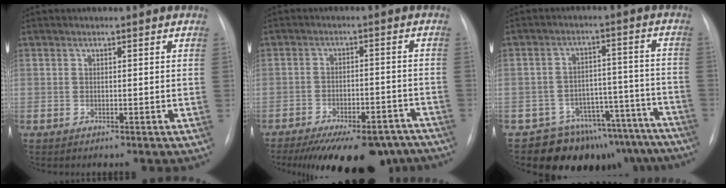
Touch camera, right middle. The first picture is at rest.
{"total": 19.2, "force": [-15.7, 6.9, 8.7], "torque": [-0.124, -0.005, -0.208]}
{"total": 16.4, "force": [-14.5, 7.6, 1.9], "torque": [0.005, 0.061, -0.180]}